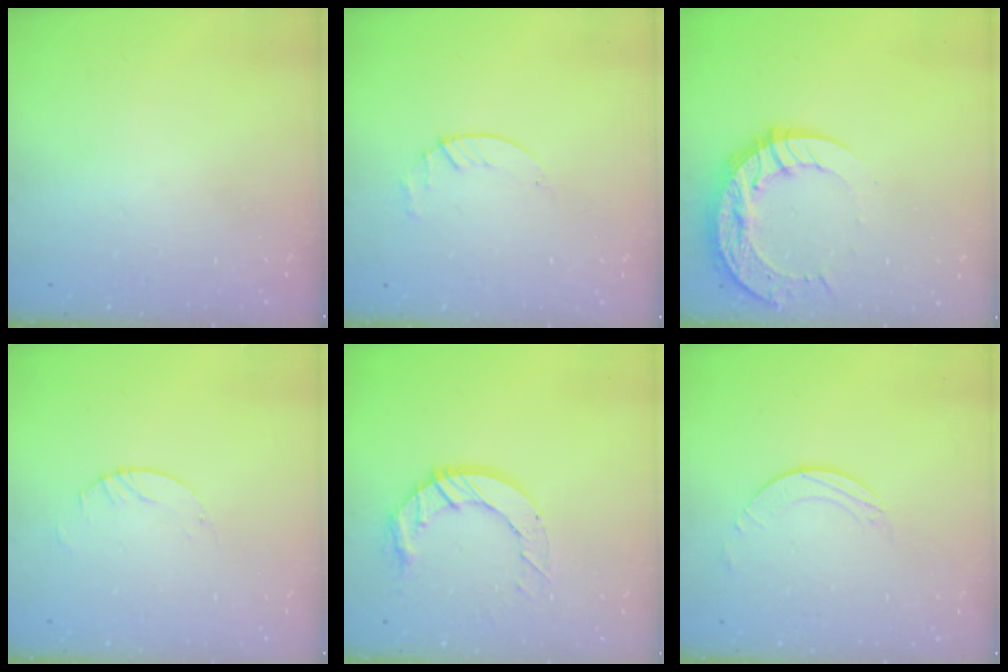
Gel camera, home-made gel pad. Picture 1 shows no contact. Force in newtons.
{"total": 2.9, "press": 2.9, "slide": 0.4}
{"total": 14.0, "press": 14.0, "slide": 1.3}
{"total": 2.0, "press": 2.0, "slide": 0.2}
{"total": 11.0, "press": 11.0, "slide": 1.2}
{"total": 1.6, "press": 1.6, "slide": 0.2}